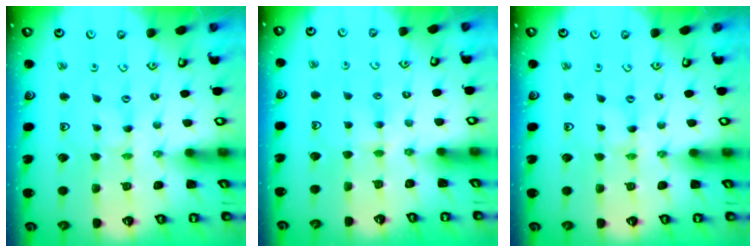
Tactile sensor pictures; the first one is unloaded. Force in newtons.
{"total": 3.6, "press": 3.6, "slide": 0.5}
{"total": 0.0}